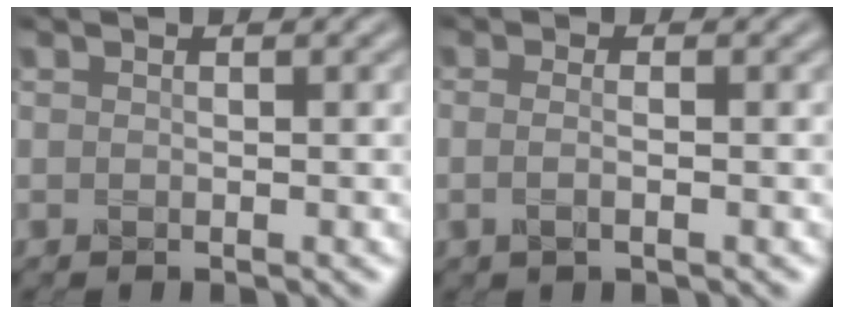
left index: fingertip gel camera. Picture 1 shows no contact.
{"total": 1.8, "force": [-0.1, 0.8, 1.6], "torque": [-0.021, 0.000, -0.013]}